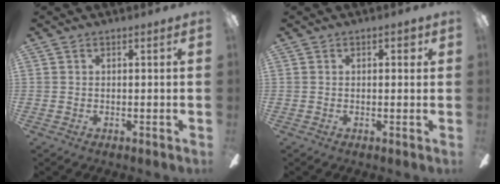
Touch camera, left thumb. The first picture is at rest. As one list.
[{"total": 2.2, "force": [0.9, 0.9, 1.8], "torque": [-0.023, -0.001, 0.010]}]